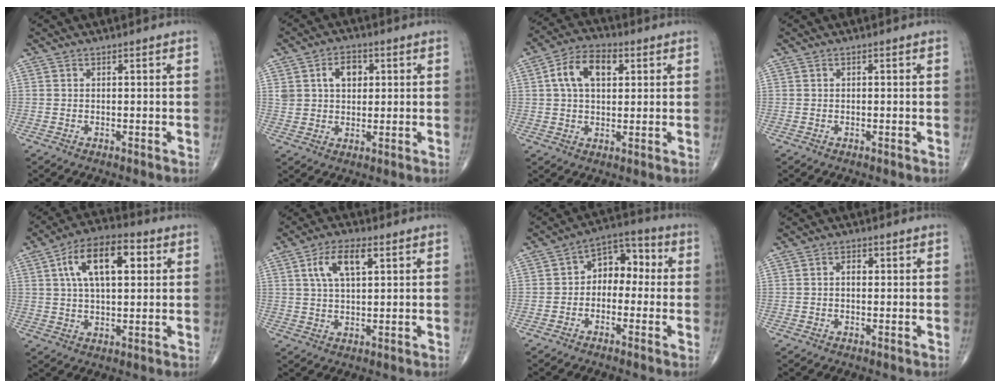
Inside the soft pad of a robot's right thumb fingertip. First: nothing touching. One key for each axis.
{"total": 7.0, "fx": 2.3, "fy": 4.9, "fz": 4.4, "tx": -0.047, "ty": 0.000, "tz": 0.038}
{"total": 9.8, "fx": 2.7, "fy": 5.9, "fz": 7.4, "tx": -0.123, "ty": 0.016, "tz": 0.040}
{"total": 0.0}
{"total": 14.3, "fx": 4.2, "fy": 7.0, "fz": 11.7, "tx": -0.189, "ty": 0.012, "tz": 0.066}
{"total": 7.7, "fx": 2.9, "fy": 3.4, "fz": 6.3, "tx": -0.119, "ty": 0.002, "tz": 0.053}
{"total": 8.4, "fx": -0.2, "fy": 6.0, "fz": 5.9, "tx": -0.049, "ty": 0.040, "tz": -0.022}
{"total": 1.9, "fx": 0.2, "fy": 1.2, "fz": 1.4, "tx": -0.019, "ty": 0.007, "tz": 0.001}